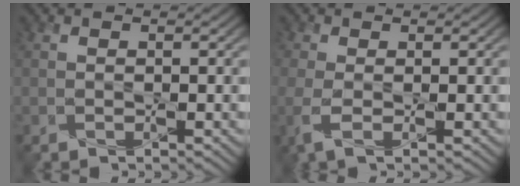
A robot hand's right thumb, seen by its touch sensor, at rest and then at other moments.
{"total": 3.1, "force": [-0.6, 1.2, 2.8], "torque": [-0.080, -0.011, -0.015]}